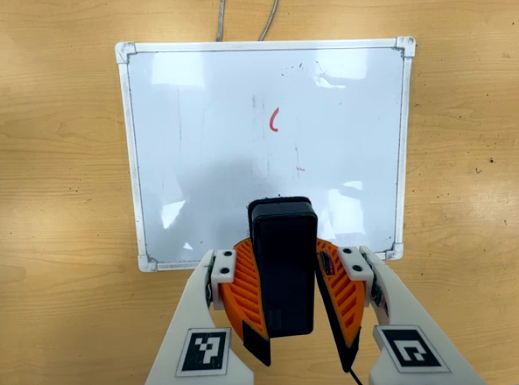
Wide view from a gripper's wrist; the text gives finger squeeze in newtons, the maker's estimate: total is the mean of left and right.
{"total": 11.0, "left": 11.2, "right": 10.8}